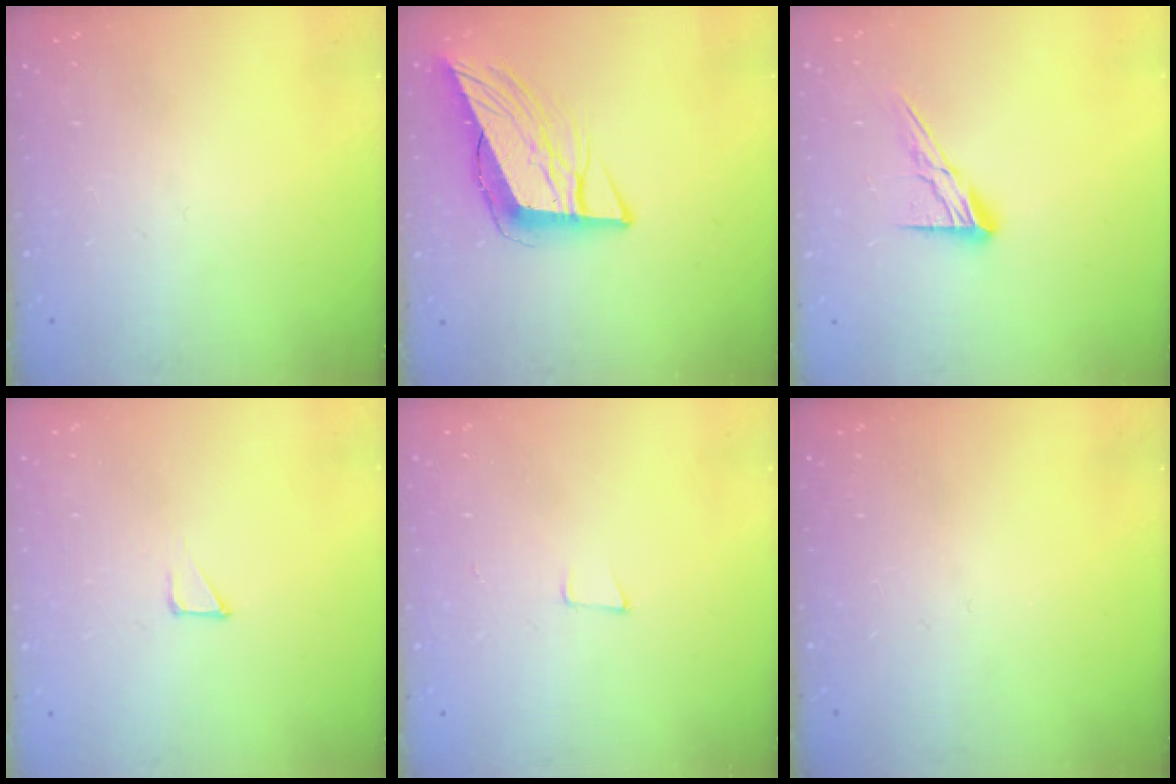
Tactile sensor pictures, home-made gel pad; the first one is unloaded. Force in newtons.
{"total": 11.1, "press": 10.3, "slide": 4.0}
{"total": 9.8, "press": 9.8, "slide": 0.5}
{"total": 1.2, "press": 1.2, "slide": 0.0}
{"total": 4.6, "press": 3.6, "slide": 2.9}
{"total": 0.0}